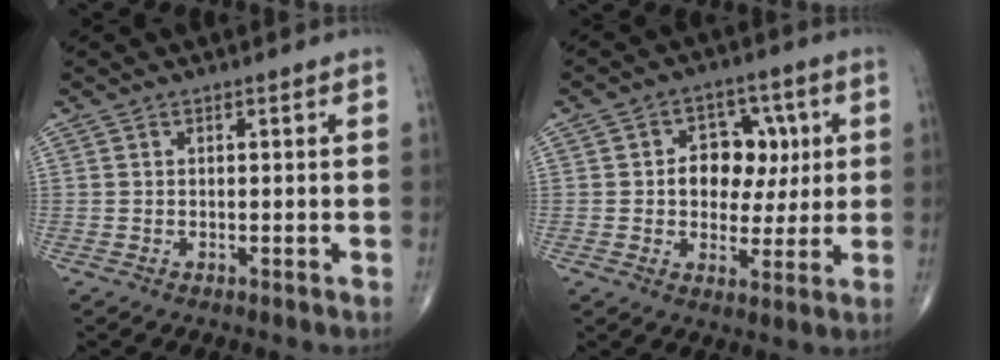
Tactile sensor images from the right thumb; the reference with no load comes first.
{"total": 10.4, "force": [1.5, 7.9, 6.7], "torque": [-0.040, 0.007, 0.023]}